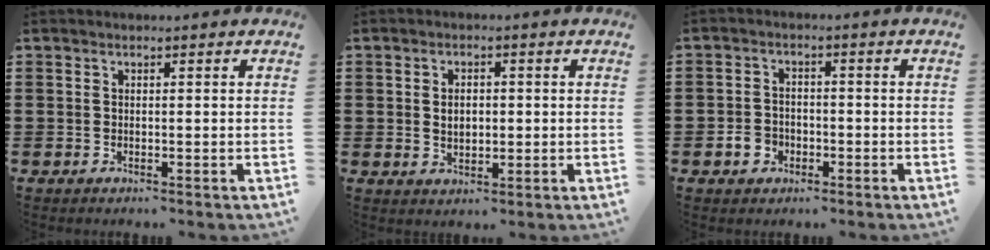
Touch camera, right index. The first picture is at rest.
{"total": 2.8, "force": [0.1, 1.7, 2.3], "torque": [-0.040, 0.001, -0.001]}
{"total": 3.1, "force": [-1.5, 2.5, 1.2], "torque": [-0.031, 0.003, -0.031]}